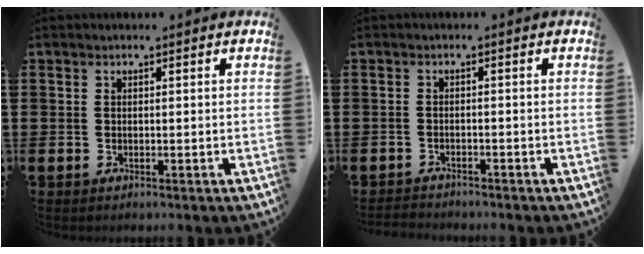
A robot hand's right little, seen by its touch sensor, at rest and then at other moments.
{"total": 1.2, "force": [-1.2, 0.1, -0.1], "torque": [-0.001, 0.004, -0.026]}